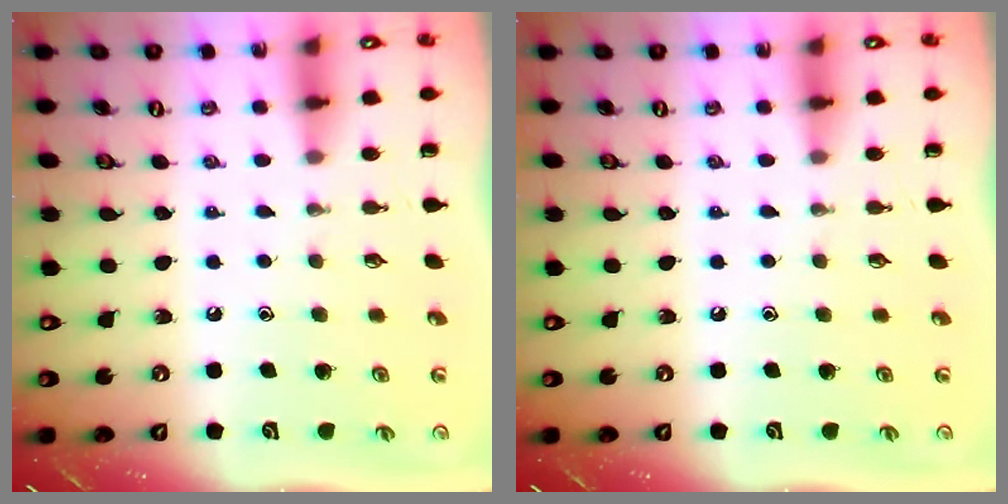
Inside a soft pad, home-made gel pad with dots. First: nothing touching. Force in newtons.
{"total": 0.0}